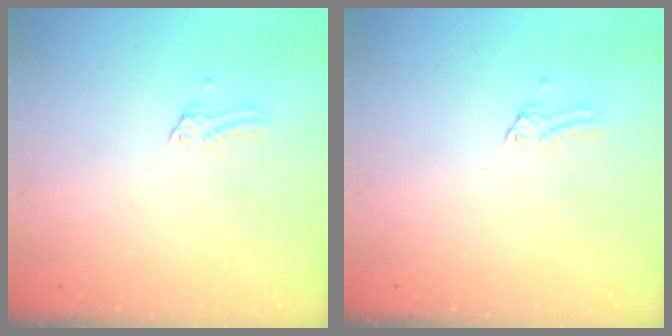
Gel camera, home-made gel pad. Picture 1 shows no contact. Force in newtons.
{"total": 0.0}